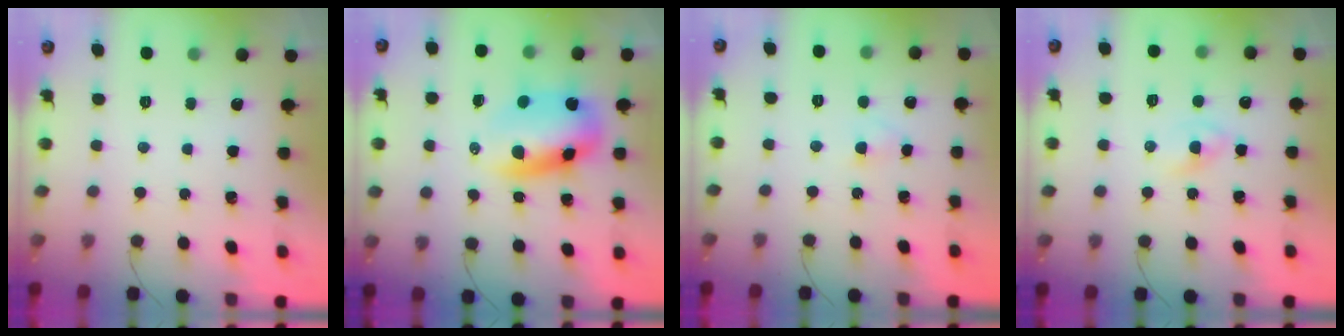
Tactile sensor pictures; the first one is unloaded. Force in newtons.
{"total": 9.9, "press": 9.6, "slide": 2.4}
{"total": 1.9, "press": 1.7, "slide": 0.8}
{"total": 1.6, "press": 1.4, "slide": 0.9}